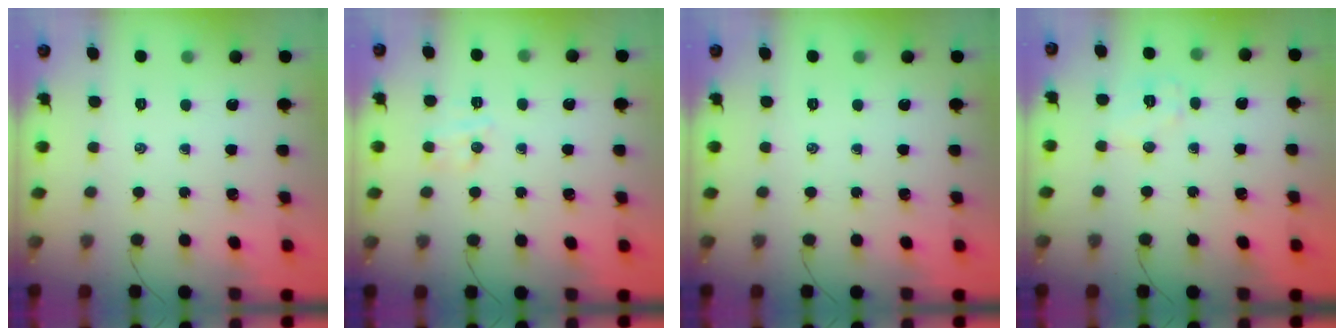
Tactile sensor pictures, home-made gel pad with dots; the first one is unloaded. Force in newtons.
{"total": 4.0, "press": 3.9, "slide": 0.8}
{"total": 0.0}
{"total": 6.5, "press": 6.4, "slide": 0.9}